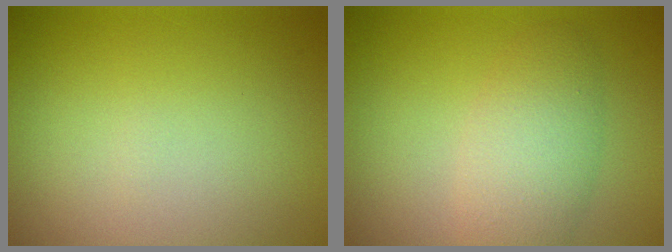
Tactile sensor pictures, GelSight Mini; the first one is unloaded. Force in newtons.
{"total": 3.9, "press": 3.9, "slide": 0.2}